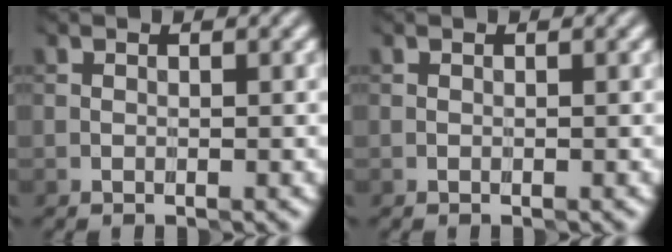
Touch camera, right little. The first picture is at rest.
{"total": 0.0}